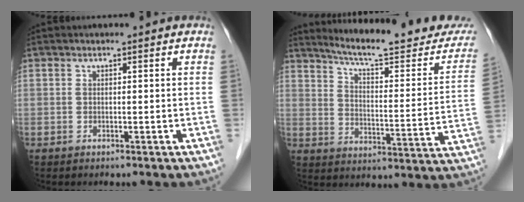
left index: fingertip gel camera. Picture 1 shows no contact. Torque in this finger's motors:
{"motor_torque": [-0.50, -0.56, 0.26, 0.06]}